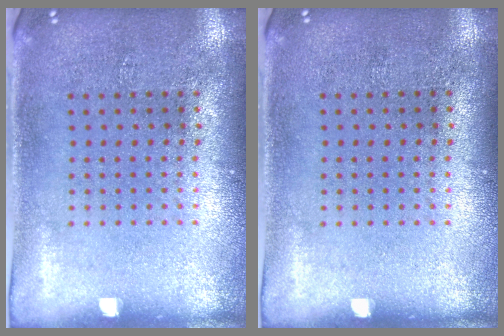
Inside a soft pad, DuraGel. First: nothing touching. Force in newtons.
{"total": 0.0}